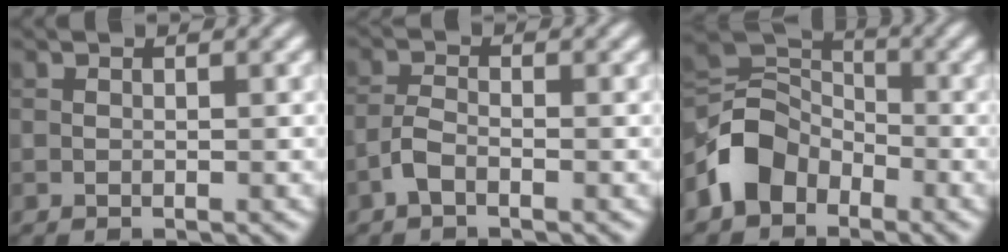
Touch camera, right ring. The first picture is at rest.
{"total": 1.8, "force": [-1.1, 0.7, 1.2], "torque": [-0.027, 0.004, -0.028]}
{"total": 5.3, "force": [-2.9, 3.9, 2.1], "torque": [-0.032, 0.007, -0.068]}